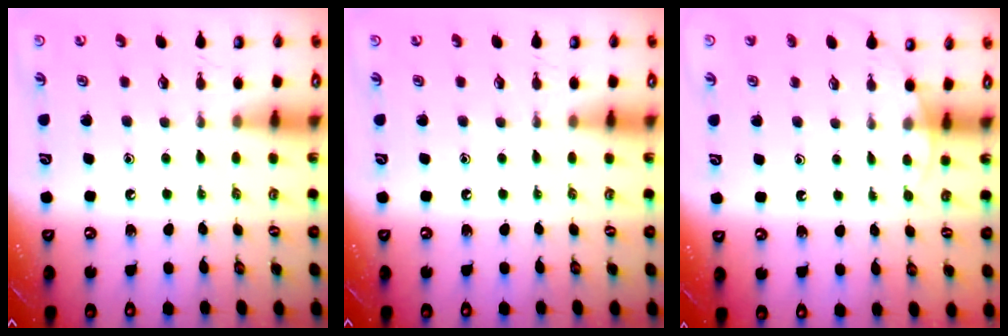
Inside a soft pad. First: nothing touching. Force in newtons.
{"total": 0.0}
{"total": 3.8, "press": 3.8, "slide": 0.3}